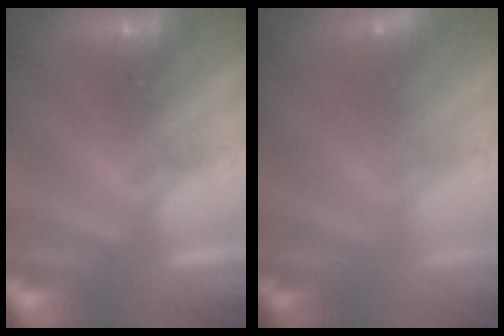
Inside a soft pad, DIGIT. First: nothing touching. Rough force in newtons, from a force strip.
{"total": 2.7}